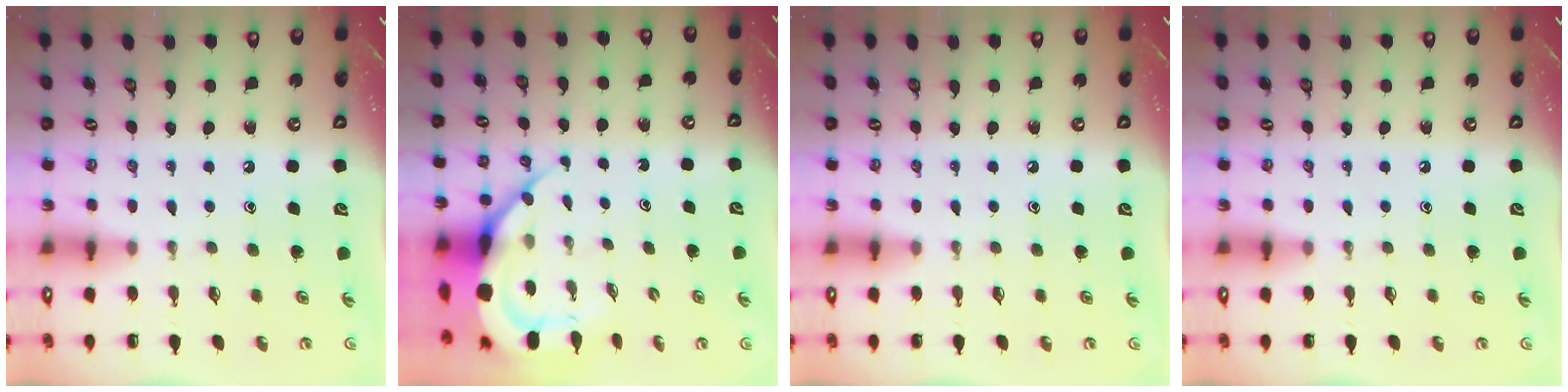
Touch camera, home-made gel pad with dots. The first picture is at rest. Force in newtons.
{"total": 9.7, "press": 9.6, "slide": 1.2}
{"total": 0.0}
{"total": 0.0}